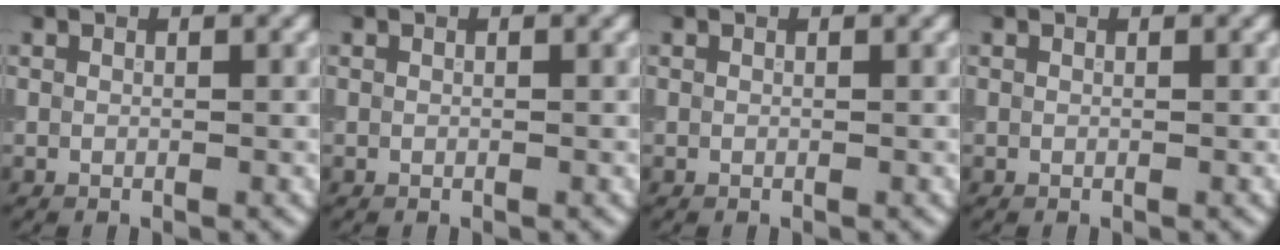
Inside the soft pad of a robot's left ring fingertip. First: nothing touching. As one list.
[{"total": 0.0}, {"total": 0.0}, {"total": 0.0}]